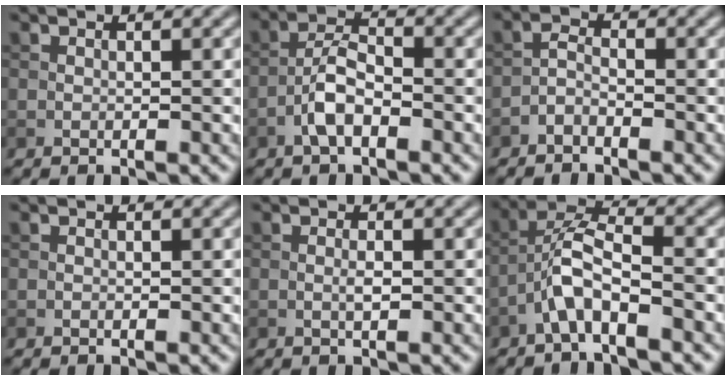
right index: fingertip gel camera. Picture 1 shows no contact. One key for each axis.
{"total": 3.2, "fx": -1.5, "fy": 1.2, "fz": 2.5, "tx": -0.049, "ty": 0.010, "tz": -0.036}
{"total": 1.6, "fx": -1.3, "fy": 0.5, "fz": 0.8, "tx": -0.014, "ty": 0.005, "tz": -0.031}
{"total": 0.0}
{"total": 0.9, "fx": 0.0, "fy": 0.1, "fz": 0.9, "tx": -0.018, "ty": -0.001, "tz": -0.001}
{"total": 4.2, "fx": -2.2, "fy": 1.0, "fz": 3.4, "tx": -0.071, "ty": 0.017, "tz": -0.047}